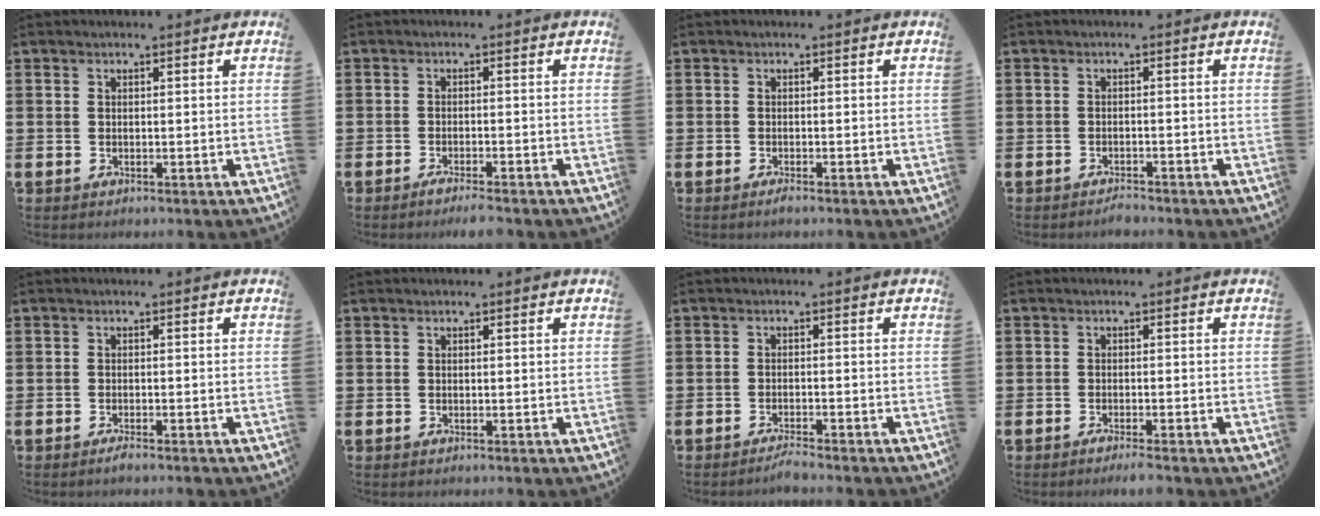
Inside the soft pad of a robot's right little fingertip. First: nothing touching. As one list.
[{"total": 1.7, "force": [-1.4, 0.1, 0.9], "torque": [-0.016, 0.002, -0.027]}, {"total": 0.6, "force": [-0.4, 0.0, 0.5], "torque": [-0.008, -0.003, -0.008]}, {"total": 1.0, "force": [-1.0, 0.1, -0.1], "torque": [-0.003, 0.002, -0.022]}, {"total": 0.8, "force": [-0.6, 0.0, 0.5], "torque": [-0.009, -0.003, -0.012]}, {"total": 0.0}, {"total": 1.5, "force": [-1.4, -0.1, 0.5], "torque": [-0.008, 0.003, -0.028]}, {"total": 1.3, "force": [-1.0, 0.0, 0.8], "torque": [-0.012, 0.001, -0.018]}]